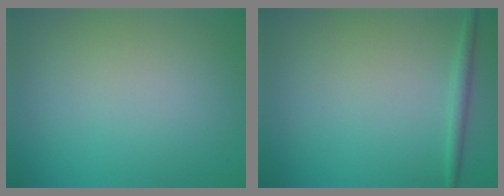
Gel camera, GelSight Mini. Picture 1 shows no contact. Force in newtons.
{"total": 1.3, "press": 1.3, "slide": 0.1}